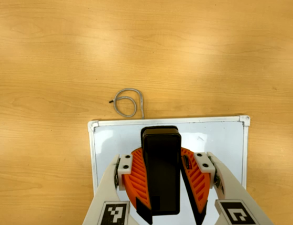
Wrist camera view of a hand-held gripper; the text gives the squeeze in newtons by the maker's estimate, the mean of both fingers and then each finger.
{"total": 11.6, "left": 11.0, "right": 12.2}